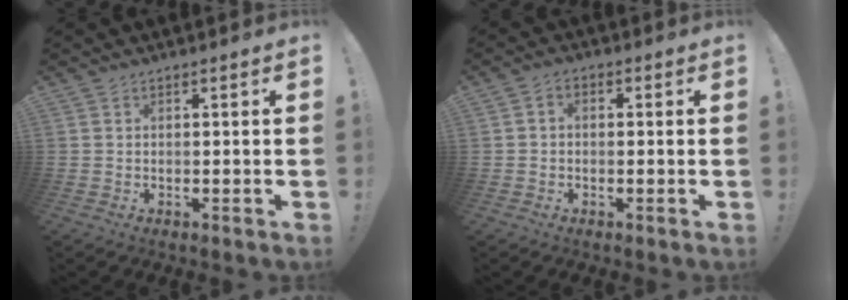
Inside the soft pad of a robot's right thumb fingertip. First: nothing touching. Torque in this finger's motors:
{"motor_torque": [0.20, -0.26, -0.03, -0.04, 0.11]}